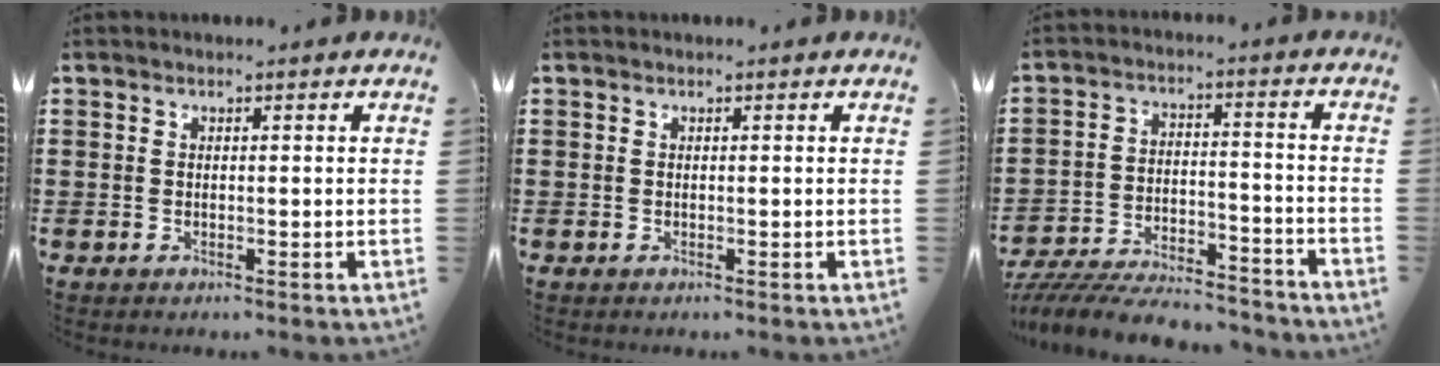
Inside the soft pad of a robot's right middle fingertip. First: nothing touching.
{"total": 0.0}
{"total": 8.3, "force": [-8.0, 1.1, 2.0], "torque": [-0.037, 0.015, -0.155]}